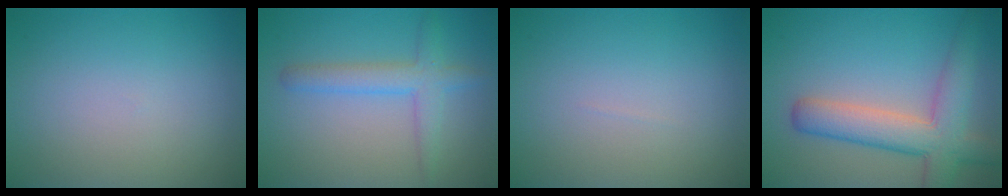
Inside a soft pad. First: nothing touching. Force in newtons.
{"total": 3.3, "press": 3.3, "slide": 0.2}
{"total": 0.0}
{"total": 6.4, "press": 6.4, "slide": 0.4}